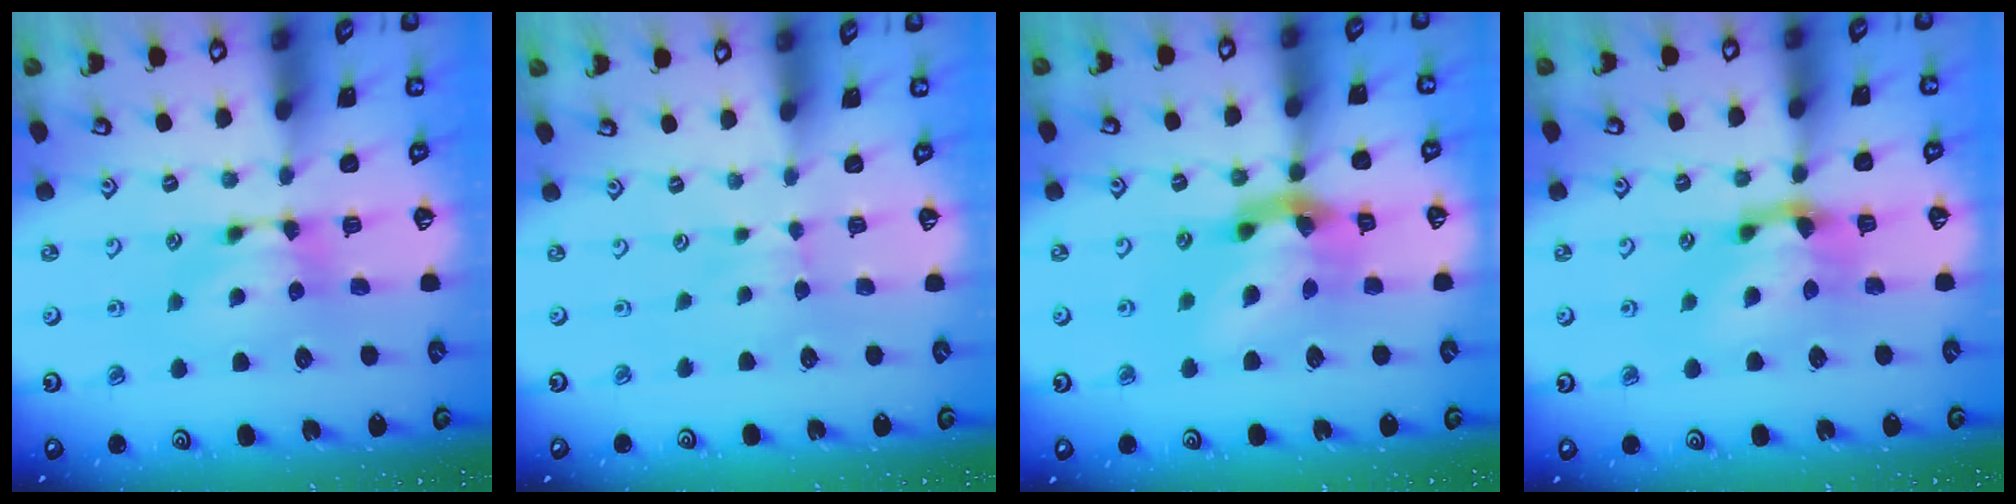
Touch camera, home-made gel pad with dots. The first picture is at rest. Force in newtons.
{"total": 2.4, "press": 2.3, "slide": 0.5}
{"total": 8.8, "press": 8.4, "slide": 2.7}
{"total": 3.0, "press": 2.4, "slide": 1.8}